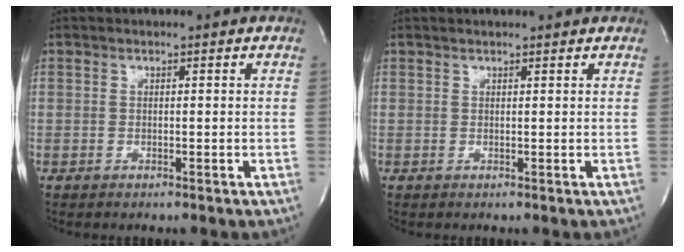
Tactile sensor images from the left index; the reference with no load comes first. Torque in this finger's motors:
{"motor_torque": [0.16, -0.19, -0.06, -0.01]}